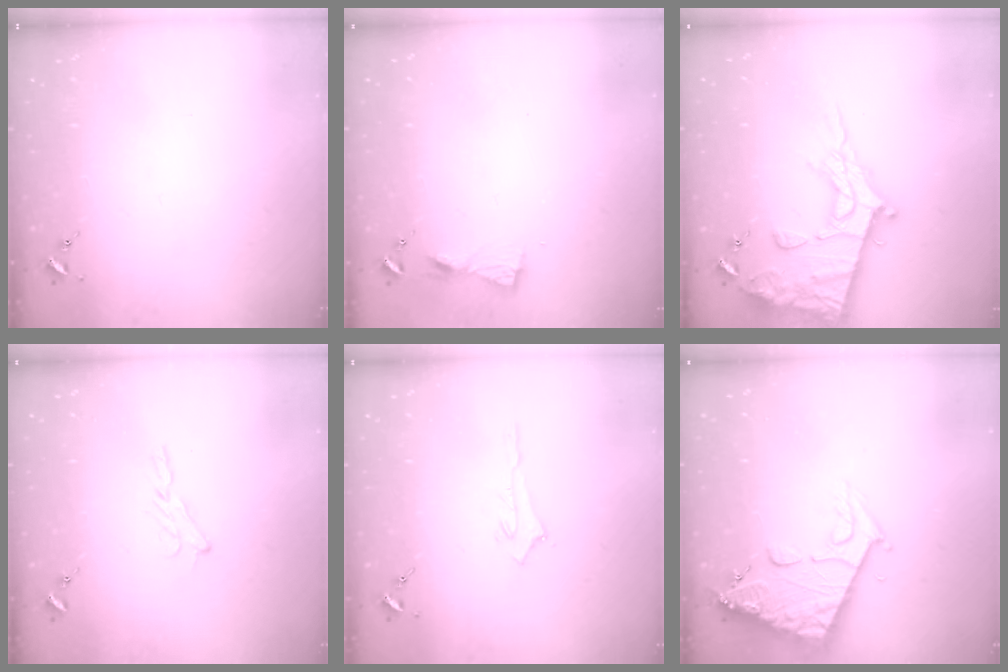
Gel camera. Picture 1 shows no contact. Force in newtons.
{"total": 4.8, "press": 4.8, "slide": 0.5}
{"total": 22.3, "press": 22.2, "slide": 2.0}
{"total": 6.4, "press": 6.4, "slide": 0.1}
{"total": 2.7, "press": 2.7, "slide": 0.2}
{"total": 14.5, "press": 14.4, "slide": 1.5}